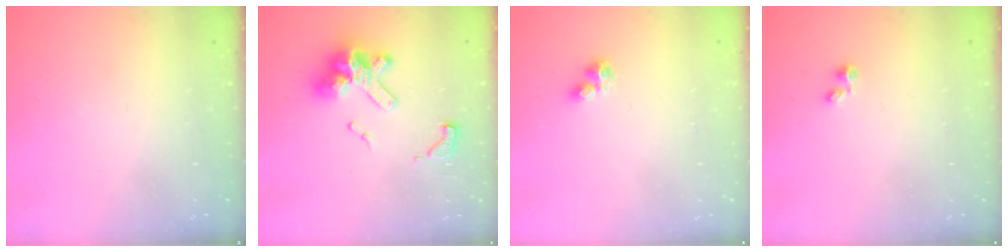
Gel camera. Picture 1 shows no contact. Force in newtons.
{"total": 13.5, "press": 13.4, "slide": 1.8}
{"total": 3.4, "press": 3.4, "slide": 0.3}
{"total": 0.0}